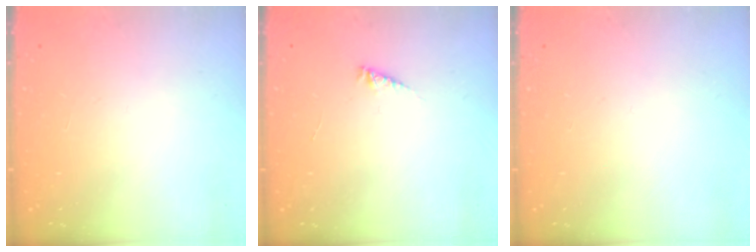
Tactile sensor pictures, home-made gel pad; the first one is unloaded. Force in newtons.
{"total": 2.8, "press": 2.7, "slide": 0.4}
{"total": 0.0}